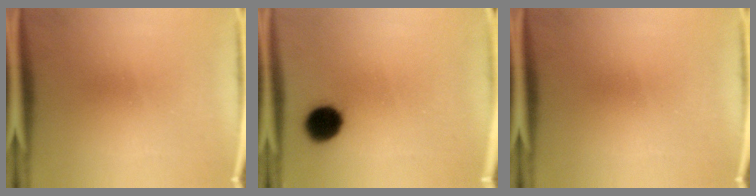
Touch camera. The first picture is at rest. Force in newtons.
{"total": 6.3}
{"total": 0.0}